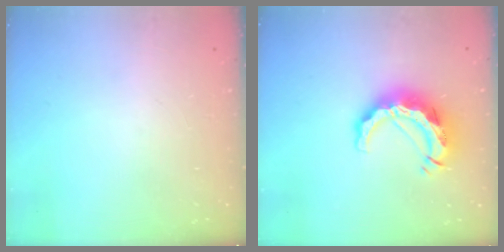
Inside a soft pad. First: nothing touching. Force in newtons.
{"total": 12.9, "press": 12.8, "slide": 1.4}